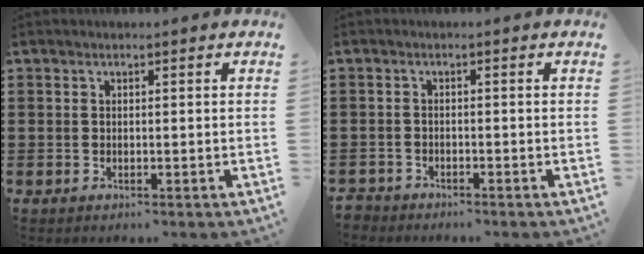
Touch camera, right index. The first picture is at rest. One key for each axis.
{"total": 1.7, "fx": -1.7, "fy": 0.4, "fz": -0.1, "tx": -0.004, "ty": 0.001, "tz": -0.038}